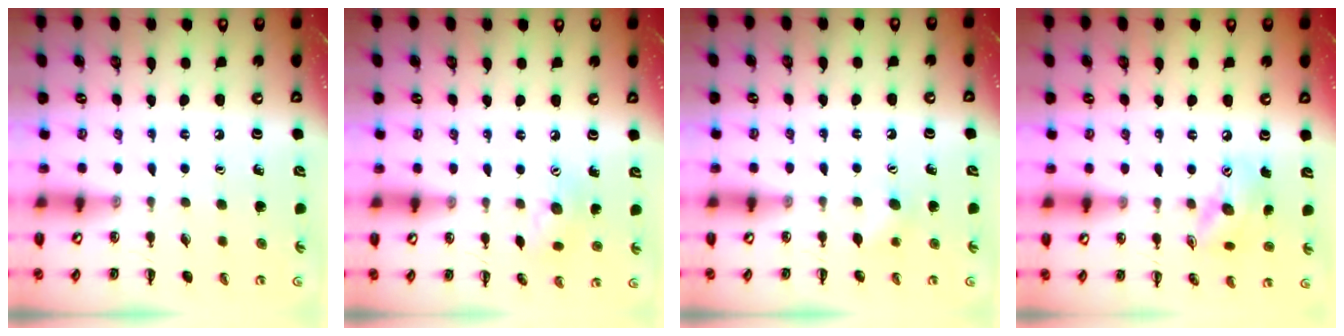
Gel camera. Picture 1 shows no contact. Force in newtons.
{"total": 7.4, "press": 7.3, "slide": 1.1}
{"total": 4.6, "press": 4.5, "slide": 1.2}
{"total": 12.0, "press": 11.9, "slide": 1.8}